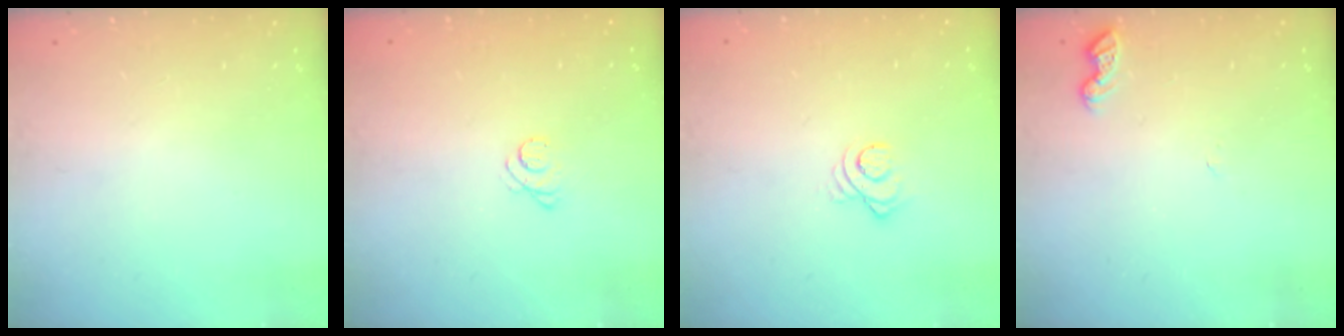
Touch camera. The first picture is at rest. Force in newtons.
{"total": 2.8, "press": 2.7, "slide": 0.3}
{"total": 3.3, "press": 3.3, "slide": 0.2}
{"total": 4.5, "press": 4.4, "slide": 0.5}